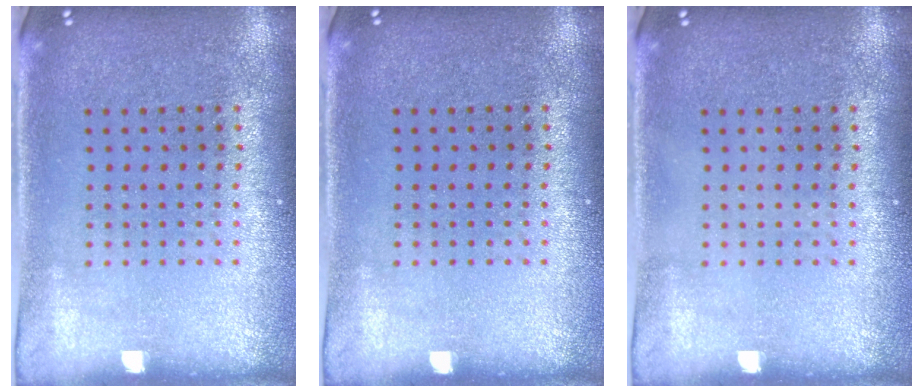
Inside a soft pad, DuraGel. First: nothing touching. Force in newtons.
{"total": 0.0}
{"total": 0.0}